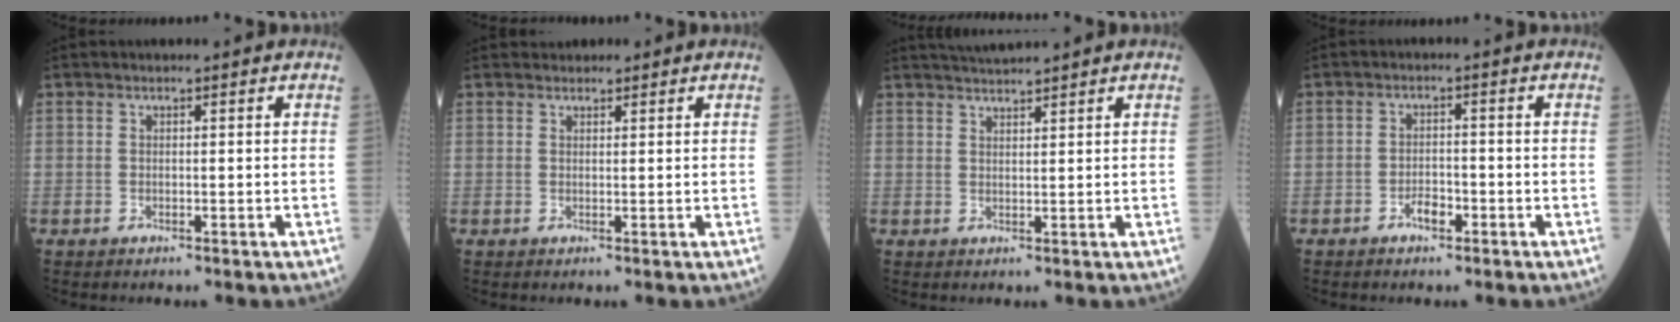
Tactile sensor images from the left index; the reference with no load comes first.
{"total": 1.3, "force": [1.2, 0.6, 0.0], "torque": [-0.001, 0.011, 0.017]}
{"total": 3.3, "force": [3.2, -0.6, 0.7], "torque": [-0.013, 0.018, 0.062]}
{"total": 2.5, "force": [-1.6, 1.1, 1.6], "torque": [-0.031, 0.004, -0.027]}